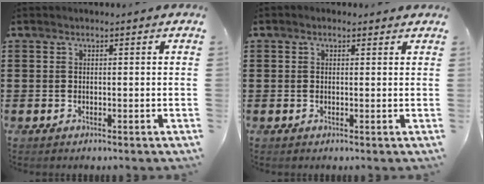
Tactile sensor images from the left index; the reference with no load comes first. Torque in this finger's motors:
{"motor_torque": [0.74, -0.35, 0.02, 0.00]}